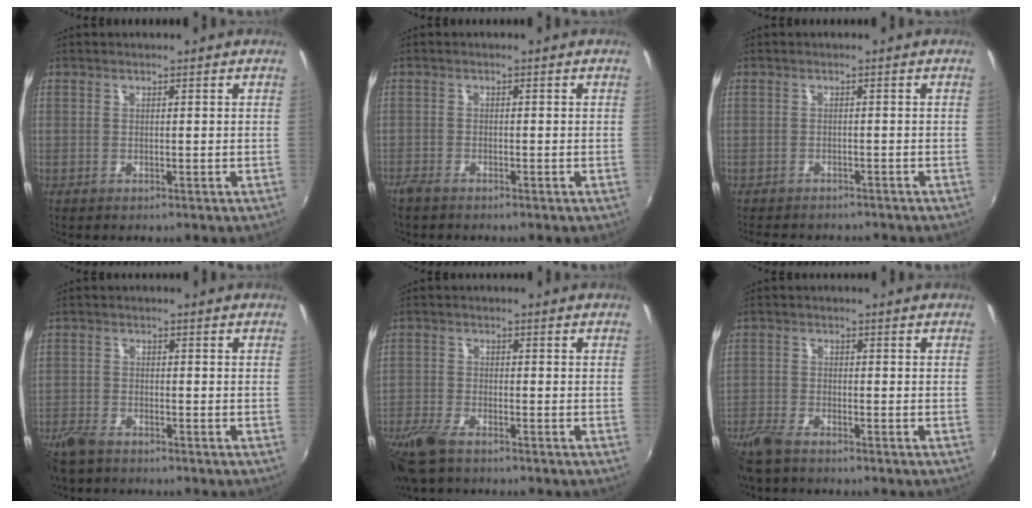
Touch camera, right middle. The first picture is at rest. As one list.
[{"total": 2.3, "force": [-2.0, 0.6, 0.9], "torque": [-0.028, -0.006, -0.042]}, {"total": 5.2, "force": [-4.6, 1.8, 1.5], "torque": [-0.040, -0.010, -0.069]}, {"total": 6.5, "force": [-5.1, 2.6, 2.9], "torque": [-0.085, -0.018, -0.103]}, {"total": 9.6, "force": [-7.0, 3.4, 5.6], "torque": [-0.146, -0.033, -0.140]}, {"total": 6.9, "force": [-5.6, 2.1, 3.5], "torque": [-0.098, -0.023, -0.113]}]